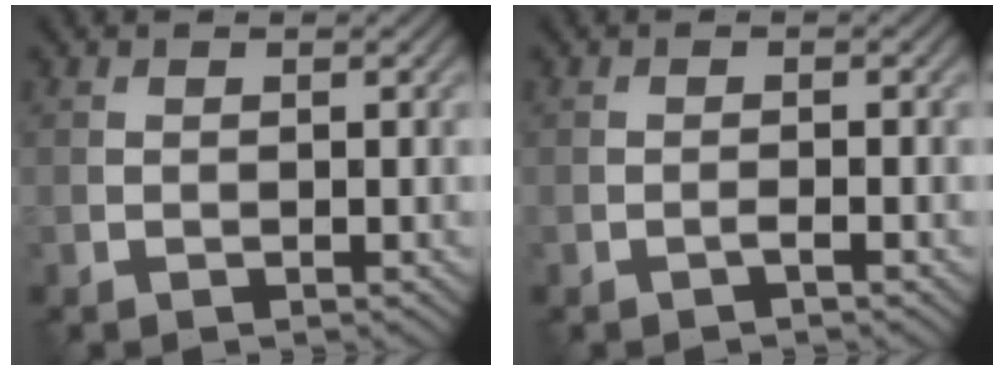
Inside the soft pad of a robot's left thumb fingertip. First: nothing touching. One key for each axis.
{"total": 0.8, "fx": -0.6, "fy": 0.0, "fz": 0.6, "tx": -0.011, "ty": 0.004, "tz": -0.012}